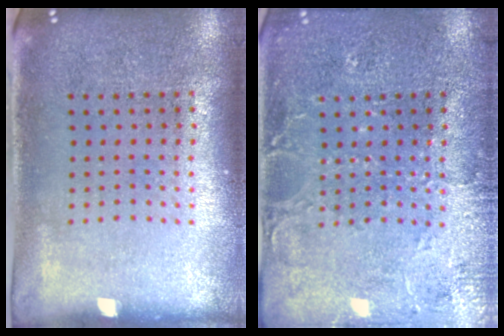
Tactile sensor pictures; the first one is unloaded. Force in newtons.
{"total": 3.4, "press": 3.3, "slide": 0.4}